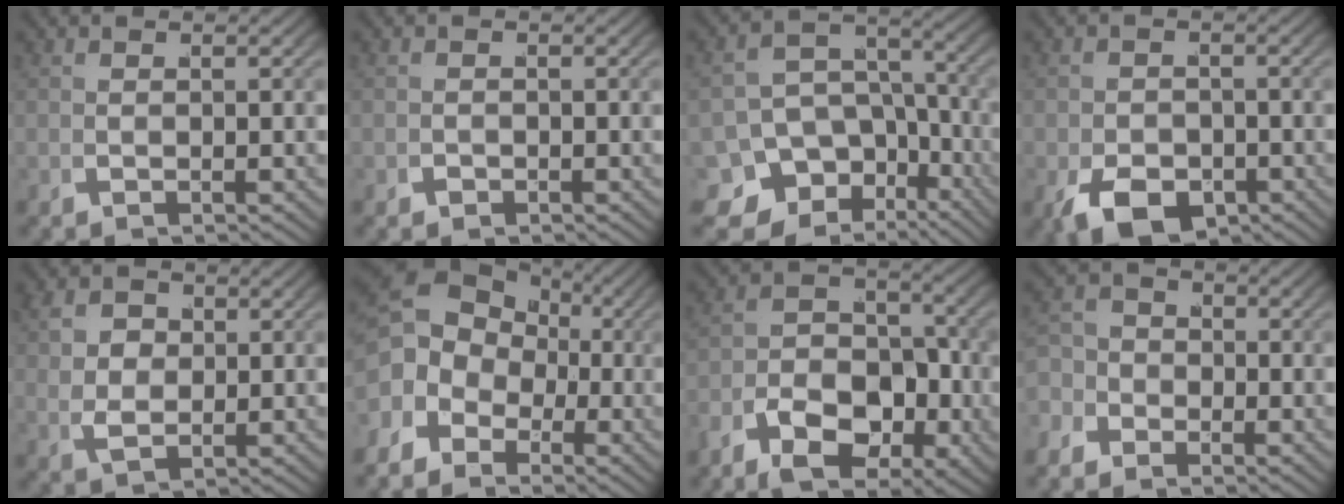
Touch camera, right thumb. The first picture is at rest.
{"total": 0.8, "force": [-0.6, 0.4, 0.1], "torque": [0.000, -0.001, -0.012]}
{"total": 11.7, "force": [-5.2, 8.2, 6.5], "torque": [-0.116, -0.063, -0.061]}
{"total": 5.5, "force": [-3.1, 3.4, 3.0], "torque": [-0.038, -0.021, -0.043]}
{"total": 4.3, "force": [0.8, 3.1, 2.8], "torque": [-0.055, -0.009, 0.026]}
{"total": 7.7, "force": [0.9, 5.9, 4.9], "torque": [-0.096, -0.005, 0.017]}
{"total": 8.1, "force": [-3.4, 4.8, 5.6], "torque": [-0.066, -0.010, -0.065]}
{"total": 4.1, "force": [-1.3, 3.5, 1.7], "torque": [-0.016, -0.003, -0.030]}